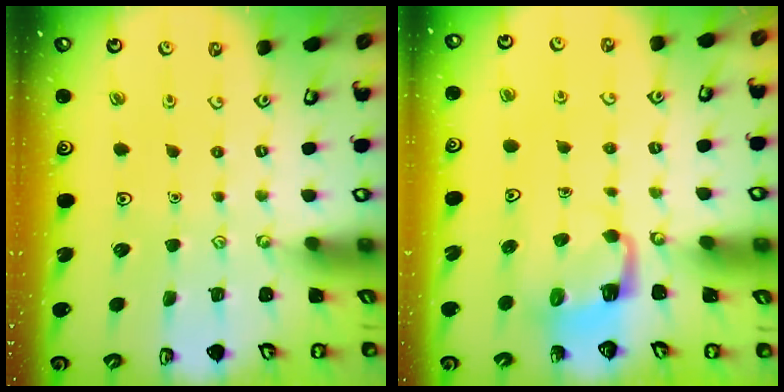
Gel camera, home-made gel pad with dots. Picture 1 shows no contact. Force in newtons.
{"total": 4.3, "press": 4.3, "slide": 0.1}